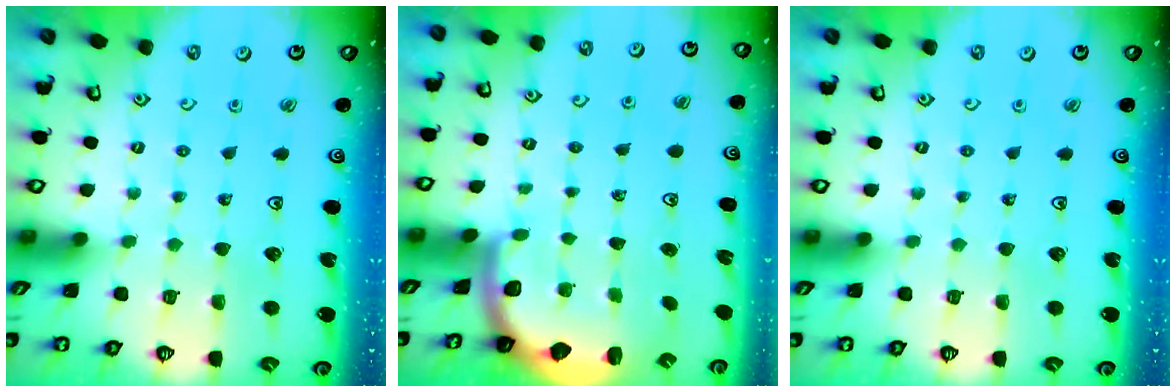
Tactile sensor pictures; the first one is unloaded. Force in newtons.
{"total": 1.9, "press": 1.8, "slide": 0.5}
{"total": 0.0}